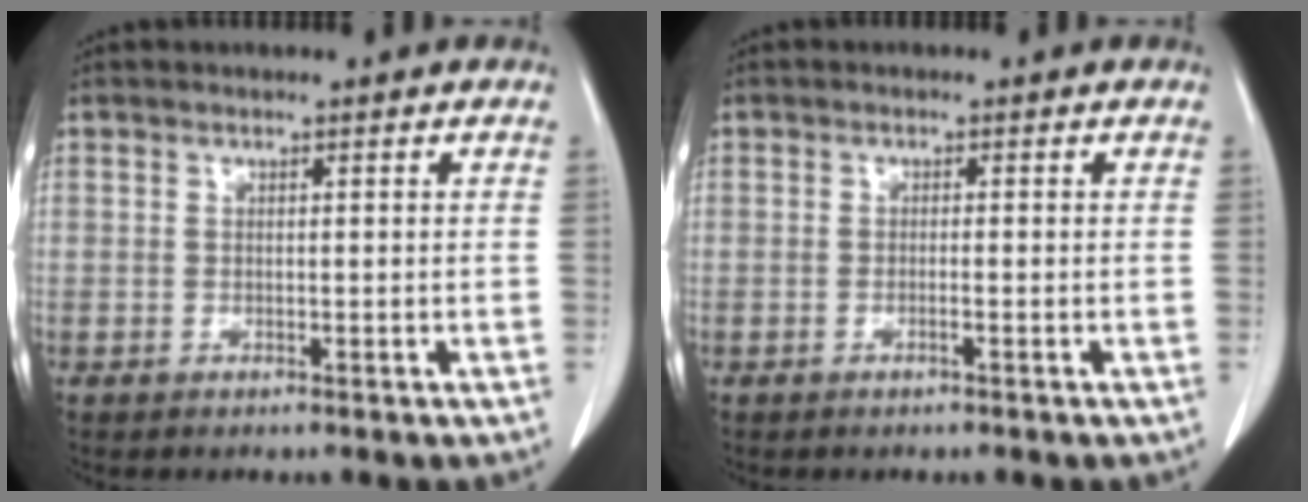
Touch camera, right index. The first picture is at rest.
{"total": 0.8, "force": [-0.5, -0.2, 0.7], "torque": [-0.013, 0.001, -0.007]}